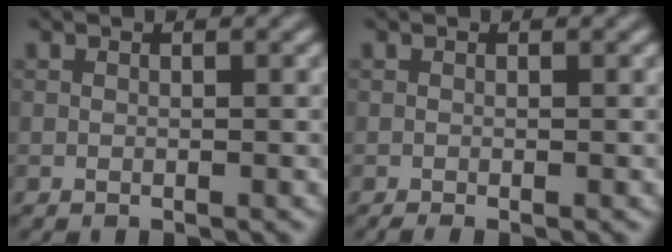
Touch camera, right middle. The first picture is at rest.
{"total": 0.6, "force": [-0.3, 0.2, 0.5], "torque": [-0.007, 0.008, 0.004]}